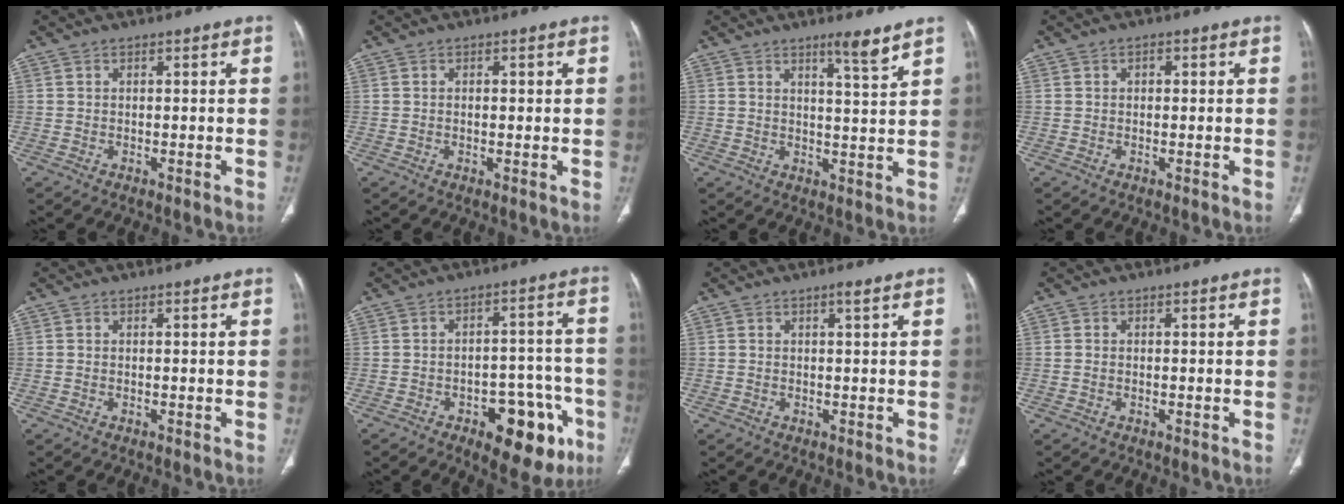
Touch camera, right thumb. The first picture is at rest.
{"total": 1.4, "force": [0.2, 0.7, 1.1], "torque": [-0.017, 0.001, 0.001]}
{"total": 4.6, "force": [3.4, 0.0, 3.1], "torque": [-0.040, -0.031, 0.055]}
{"total": 1.1, "force": [0.2, 0.8, 0.7], "torque": [-0.007, 0.002, 0.002]}
{"total": 0.0}
{"total": 15.0, "force": [-7.0, 7.5, 11.0], "torque": [-0.103, 0.046, -0.083]}
{"total": 0.8, "force": [0.5, 0.0, 0.7], "torque": [-0.008, 0.001, 0.009]}
{"total": 0.5, "force": [-0.1, 0.4, 0.3], "torque": [-0.003, 0.001, -0.003]}